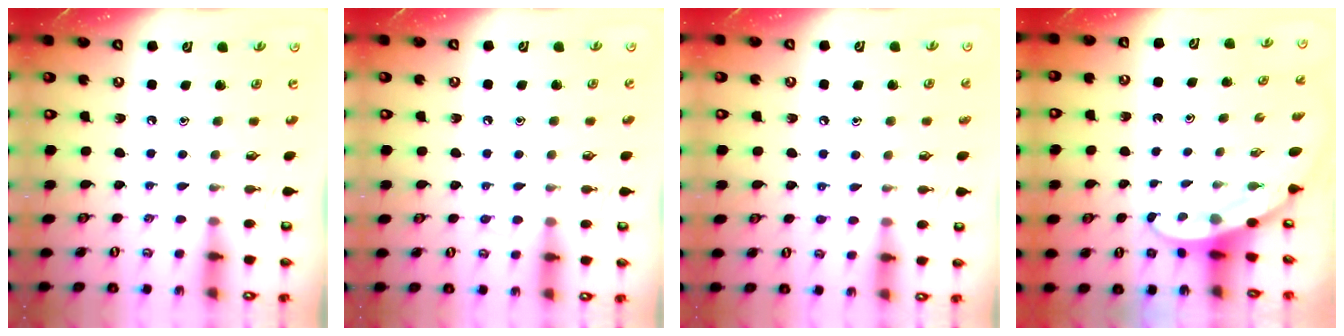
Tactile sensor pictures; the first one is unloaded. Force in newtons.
{"total": 4.0, "press": 4.0, "slide": 0.5}
{"total": 7.0, "press": 7.0, "slide": 0.9}
{"total": 3.6, "press": 3.6, "slide": 0.1}